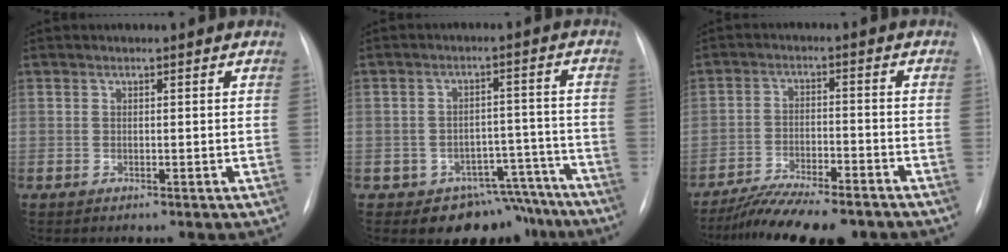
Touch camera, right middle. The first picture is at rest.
{"total": 9.7, "force": [-7.7, 5.9, 0.5], "torque": [0.031, 0.055, -0.094]}
{"total": 12.8, "force": [-10.8, 2.6, 6.3], "torque": [-0.100, -0.004, -0.168]}